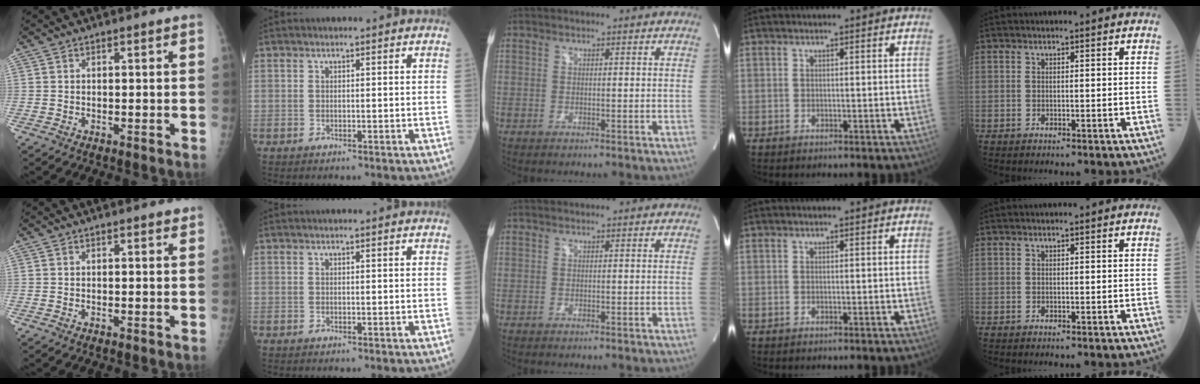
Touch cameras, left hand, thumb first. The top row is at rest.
{"thumb": {"total": 0.8, "force": [0.6, 0.3, 0.6], "torque": [-0.007, -0.001, 0.006]}, "index": {"total": 0.7, "force": [0.7, -0.1, 0.3], "torque": [-0.005, 0.009, 0.013]}}